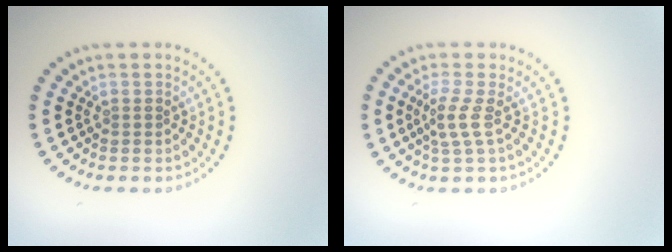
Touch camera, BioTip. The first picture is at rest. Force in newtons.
{"total": 2.2, "press": 1.5, "slide": 1.6}